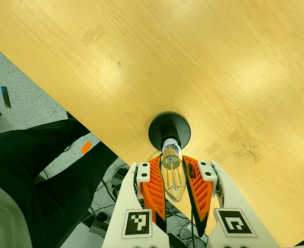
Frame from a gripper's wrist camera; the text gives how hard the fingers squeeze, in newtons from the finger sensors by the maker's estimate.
{"total": 21.7, "left": 23.4, "right": 19.9}